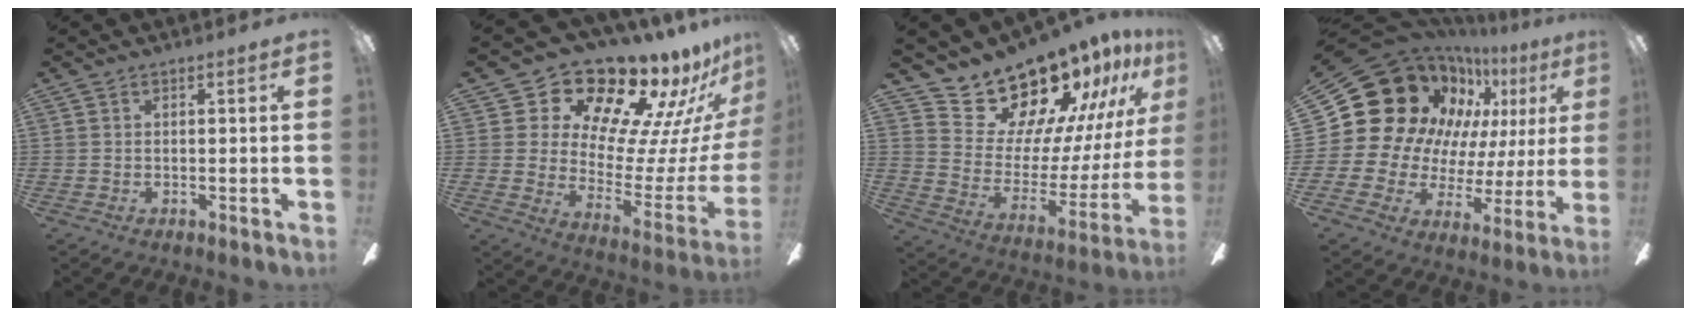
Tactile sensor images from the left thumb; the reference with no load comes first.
{"total": 19.4, "force": [16.2, 7.9, 7.2], "torque": [-0.113, -0.139, 0.284]}
{"total": 20.0, "force": [18.1, 7.2, 4.5], "torque": [-0.077, -0.157, 0.333]}
{"total": 22.8, "force": [12.0, 16.5, 10.3], "torque": [-0.183, -0.103, 0.257]}